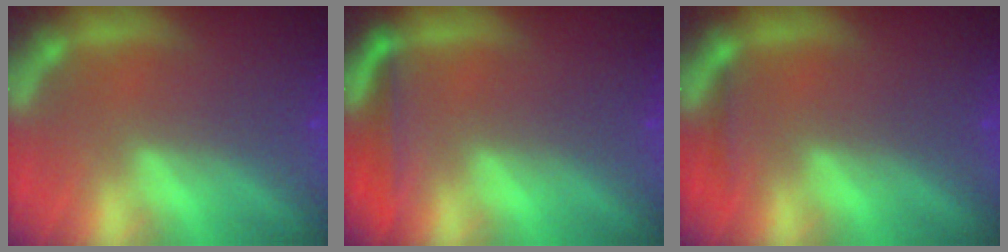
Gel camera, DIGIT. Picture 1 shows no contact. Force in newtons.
{"total": 3.0}
{"total": 0.9}